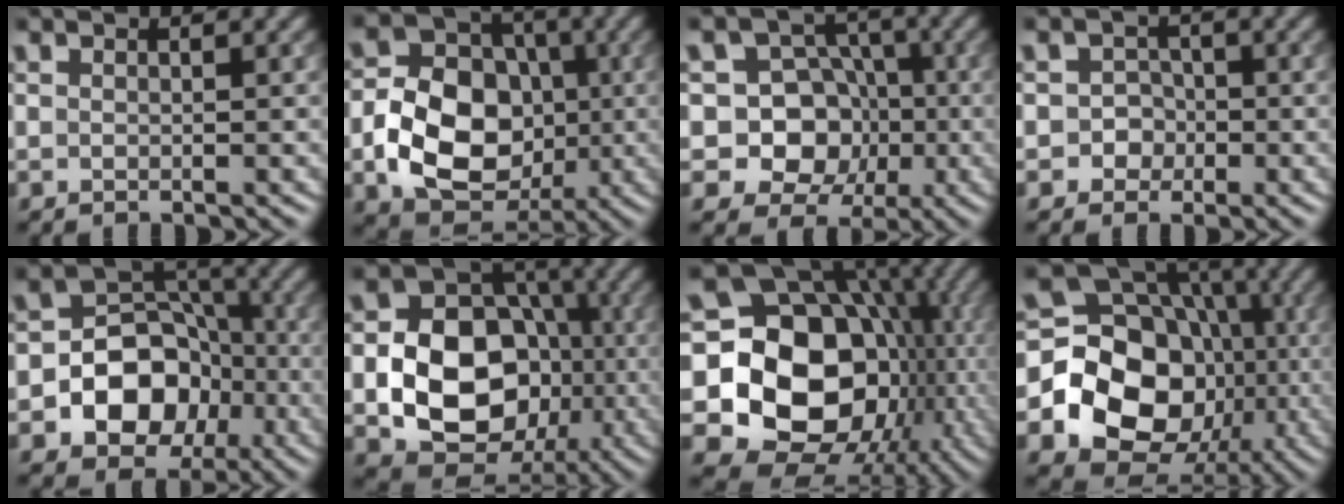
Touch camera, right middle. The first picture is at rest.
{"total": 10.2, "force": [-2.1, 7.7, 6.3], "torque": [-0.111, 0.000, -0.045]}
{"total": 9.6, "force": [-1.3, 8.8, 3.6], "torque": [-0.060, 0.037, -0.058]}
{"total": 1.9, "force": [-0.5, 1.8, 0.3], "torque": [0.020, 0.004, -0.017]}
{"total": 8.8, "force": [-2.7, 7.1, 4.5], "torque": [-0.046, 0.007, -0.075]}
{"total": 12.4, "force": [-2.3, 9.6, 7.6], "torque": [-0.121, -0.007, -0.048]}
{"total": 18.7, "force": [-2.0, 15.5, 10.2], "torque": [-0.153, -0.021, -0.037]}
{"total": 16.1, "force": [-3.1, 13.4, 8.4], "torque": [-0.130, -0.022, -0.069]}